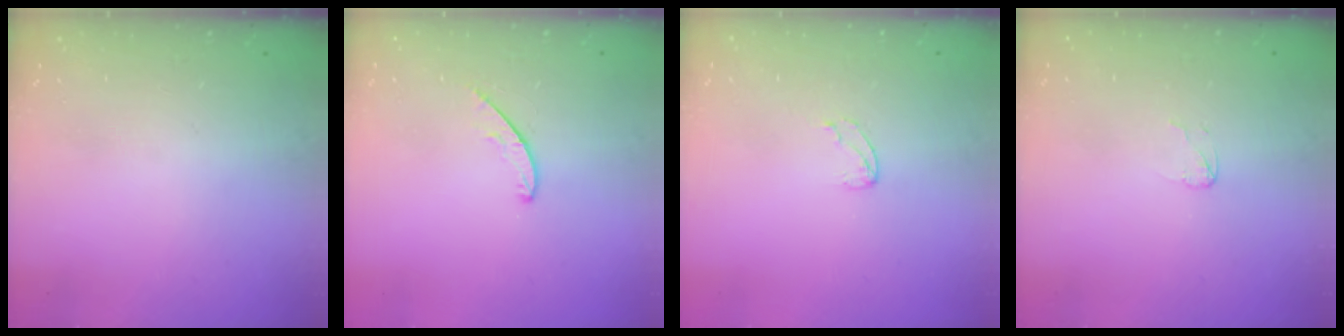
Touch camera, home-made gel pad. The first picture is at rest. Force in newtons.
{"total": 4.5, "press": 4.5, "slide": 0.4}
{"total": 2.5, "press": 2.5, "slide": 0.2}
{"total": 2.9, "press": 2.9, "slide": 0.2}